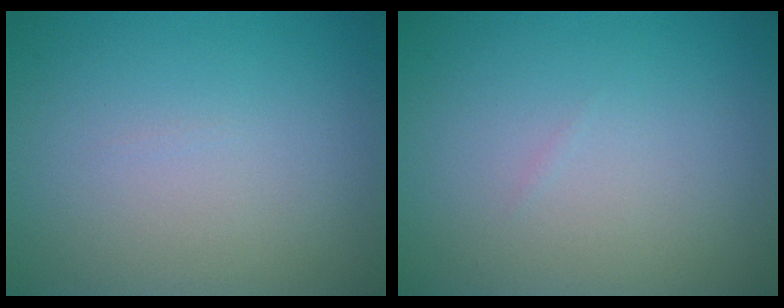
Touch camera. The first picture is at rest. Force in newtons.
{"total": 0.0}